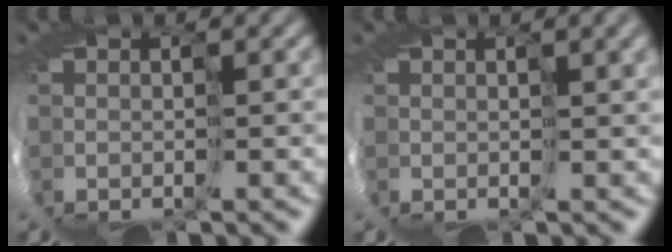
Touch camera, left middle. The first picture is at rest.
{"total": 4.5, "force": [2.0, 1.6, 3.7], "torque": [-0.068, 0.012, 0.027]}